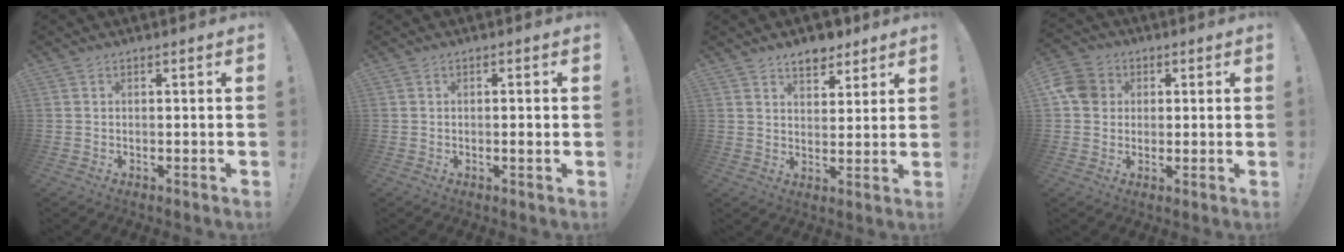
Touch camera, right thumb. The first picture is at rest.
{"total": 1.6, "force": [-0.3, -0.1, 1.6], "torque": [-0.026, -0.002, -0.007]}
{"total": 6.8, "force": [5.1, 3.7, 2.6], "torque": [-0.029, -0.028, 0.092]}
{"total": 7.8, "force": [1.3, 6.9, 3.3], "torque": [-0.066, 0.011, 0.026]}